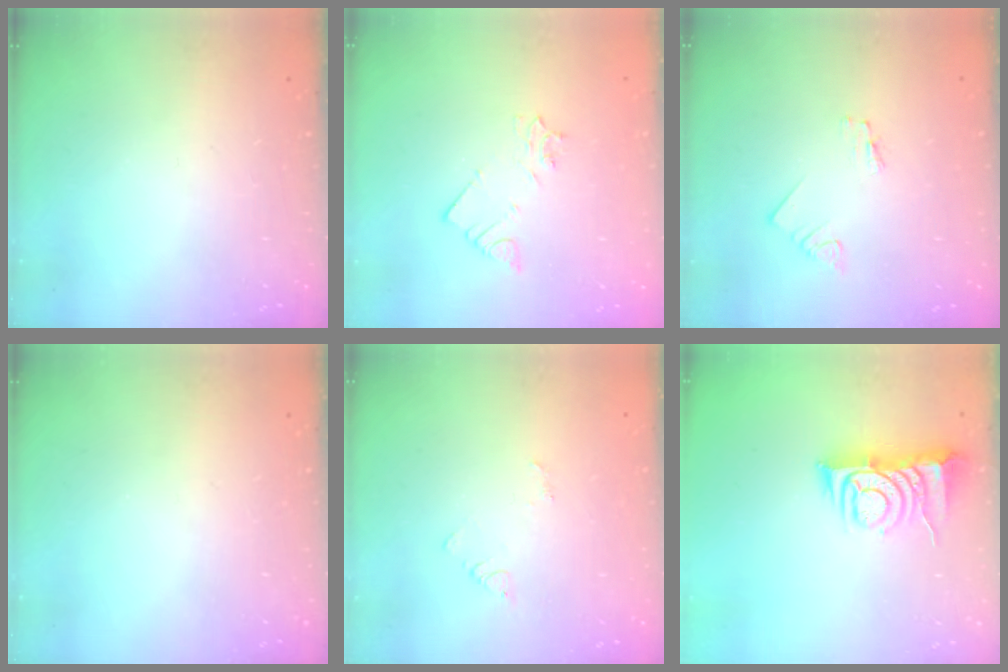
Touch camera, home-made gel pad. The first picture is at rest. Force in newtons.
{"total": 3.3, "press": 3.3, "slide": 0.3}
{"total": 1.2, "press": 1.2, "slide": 0.1}
{"total": 0.0}
{"total": 2.9, "press": 2.9, "slide": 0.3}
{"total": 8.9, "press": 8.8, "slide": 1.2}